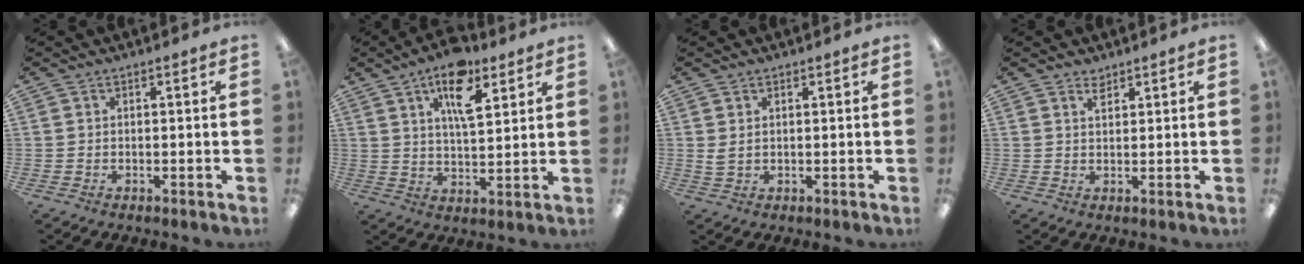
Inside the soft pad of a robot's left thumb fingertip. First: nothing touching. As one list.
[{"total": 12.2, "force": [7.0, 5.1, 8.6], "torque": [-0.132, -0.024, 0.117]}, {"total": 1.9, "force": [0.8, 1.1, 1.3], "torque": [-0.027, 0.003, 0.015]}, {"total": 2.0, "force": [1.7, 0.8, 0.8], "torque": [-0.010, -0.005, 0.030]}]